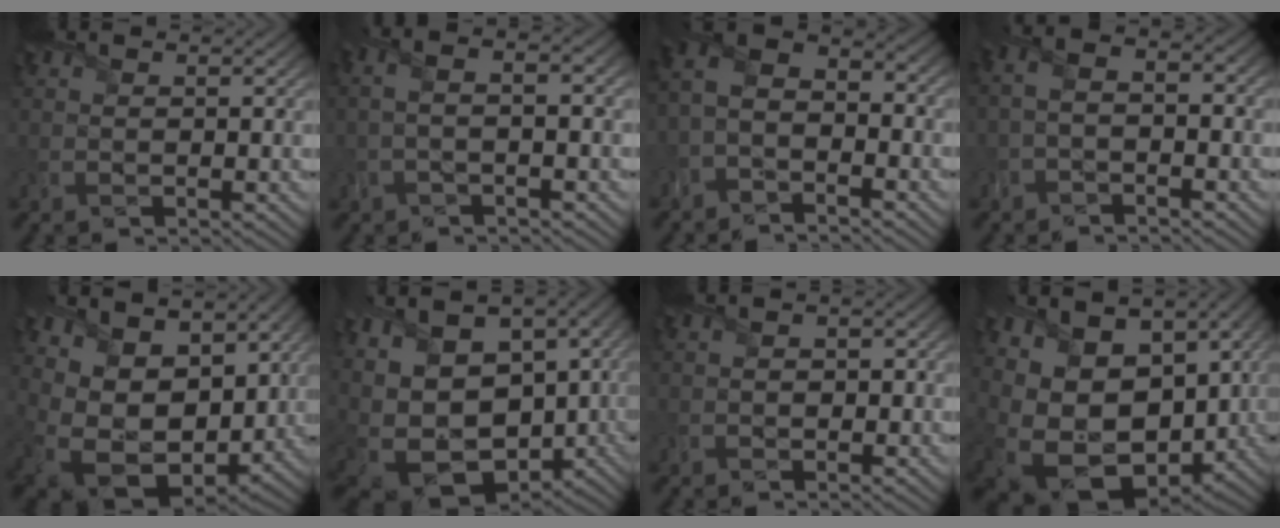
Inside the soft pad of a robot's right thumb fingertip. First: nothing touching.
{"total": 4.1, "force": [-0.9, 0.9, 3.9], "torque": [-0.085, 0.007, -0.021]}
{"total": 5.7, "force": [-3.8, 2.7, 3.4], "torque": [-0.075, 0.000, -0.089]}
{"total": 3.6, "force": [-1.8, 1.4, 2.8], "torque": [-0.067, 0.007, -0.042]}
{"total": 12.4, "force": [1.5, 9.1, 8.3], "torque": [-0.212, -0.035, 0.039]}
{"total": 19.1, "force": [-1.7, 14.4, 12.4], "torque": [-0.254, 0.014, -0.012]}
{"total": 2.2, "force": [-1.0, 1.5, 1.2], "torque": [-0.014, 0.002, -0.018]}
{"total": 15.8, "force": [-1.7, 12.4, 9.7], "torque": [-0.219, -0.045, -0.007]}